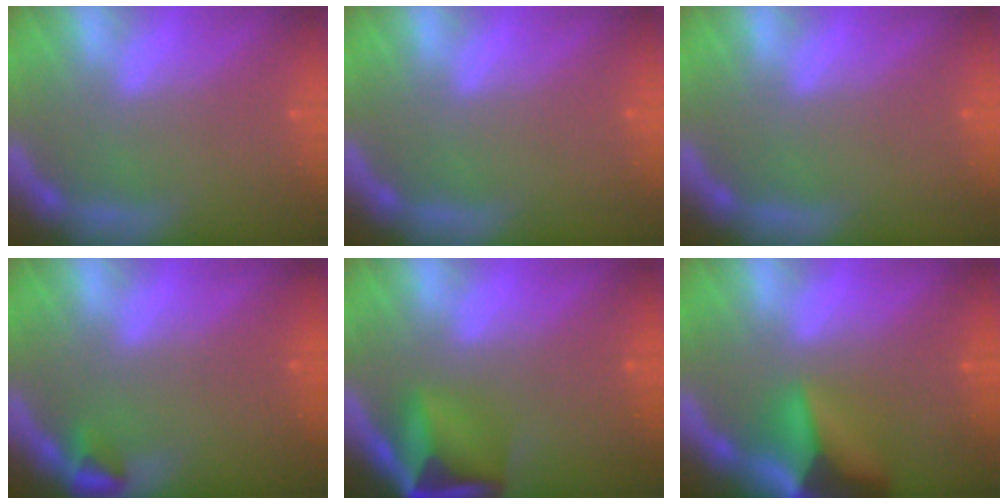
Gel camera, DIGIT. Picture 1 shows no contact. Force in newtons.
{"total": 0.0}
{"total": 0.0}
{"total": 1.5}
{"total": 7.4}
{"total": 8.4}